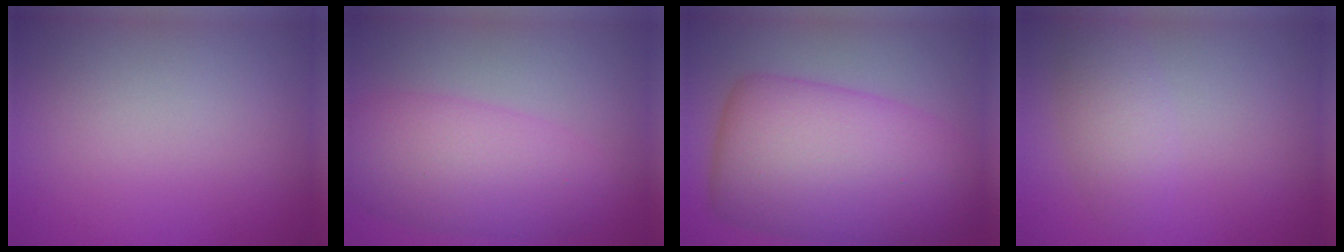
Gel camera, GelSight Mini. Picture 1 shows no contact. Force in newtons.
{"total": 6.6, "press": 6.6, "slide": 0.3}
{"total": 12.0, "press": 12.0, "slide": 0.1}
{"total": 2.7, "press": 2.7, "slide": 0.1}